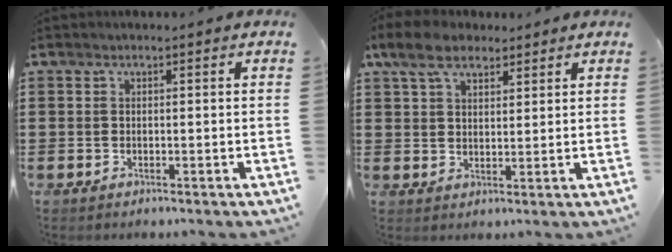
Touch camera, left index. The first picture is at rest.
{"total": 6.6, "force": [4.6, 3.4, 3.2], "torque": [-0.071, 0.002, 0.085]}